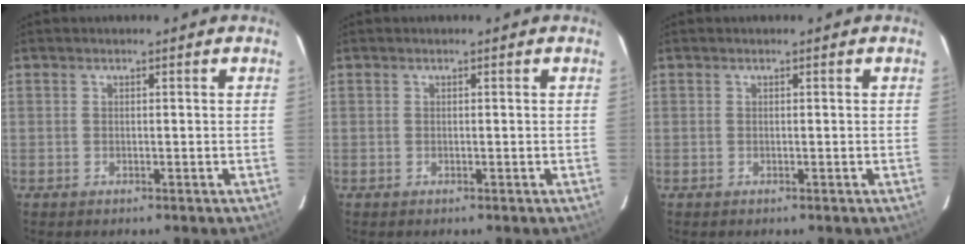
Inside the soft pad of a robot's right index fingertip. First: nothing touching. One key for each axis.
{"total": 0.0}
{"total": 0.0}